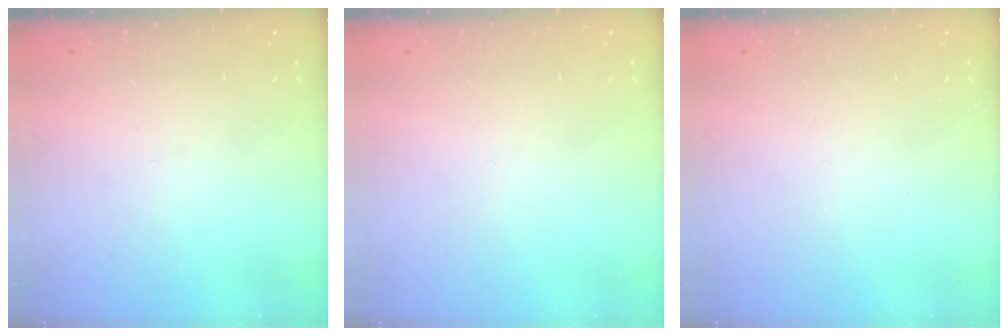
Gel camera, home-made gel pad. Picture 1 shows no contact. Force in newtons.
{"total": 1.5, "press": 1.5, "slide": 0.1}
{"total": 1.6, "press": 1.5, "slide": 0.1}